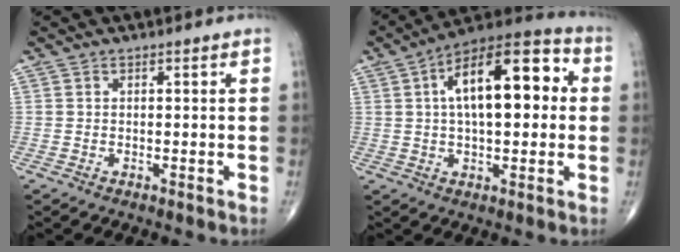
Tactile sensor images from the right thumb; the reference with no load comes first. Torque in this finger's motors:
{"motor_torque": [-0.34, 1.22, 1.06, 0.25, 0.30]}